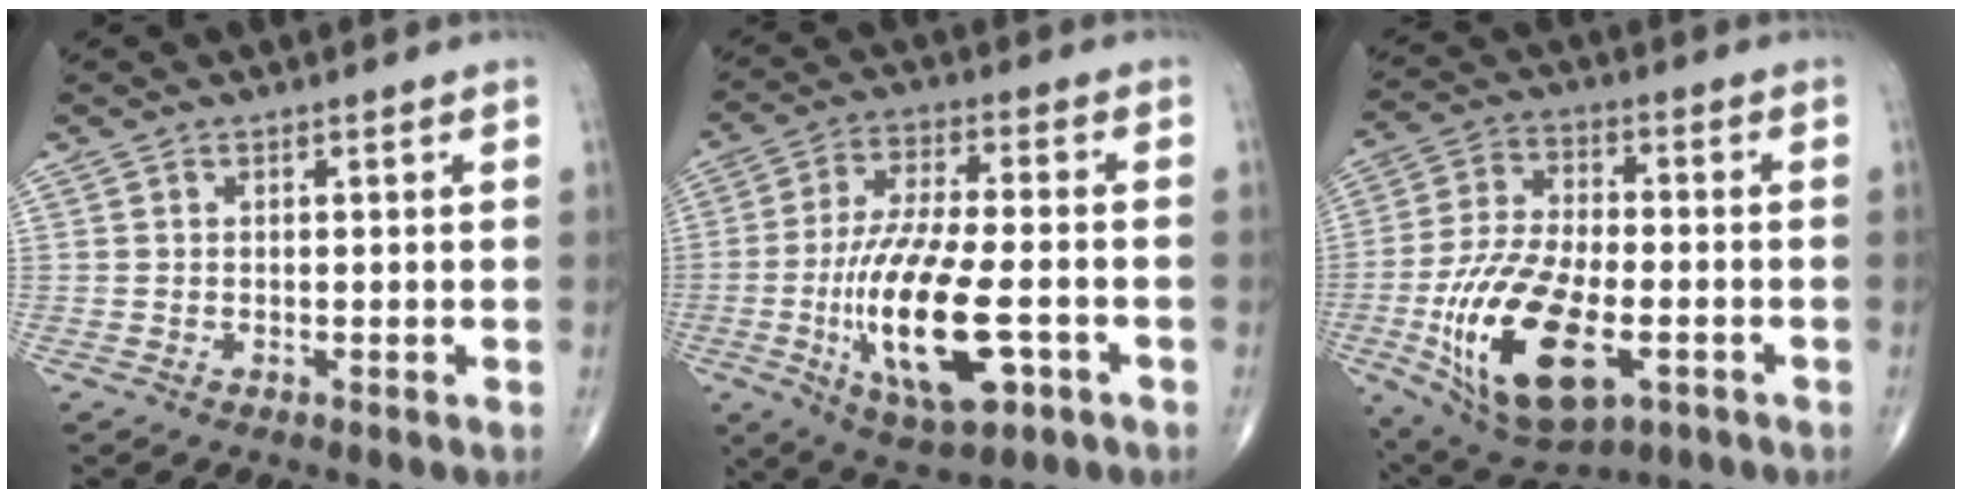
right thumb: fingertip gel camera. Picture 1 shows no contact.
{"total": 18.1, "force": [-5.0, 6.7, 16.1], "torque": [-0.306, 0.009, -0.078]}
{"total": 20.4, "force": [-6.3, 10.1, 16.6], "torque": [-0.316, 0.010, -0.098]}